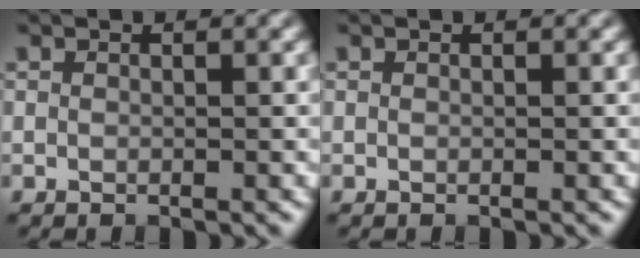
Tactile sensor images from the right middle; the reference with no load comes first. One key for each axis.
{"total": 0.0}